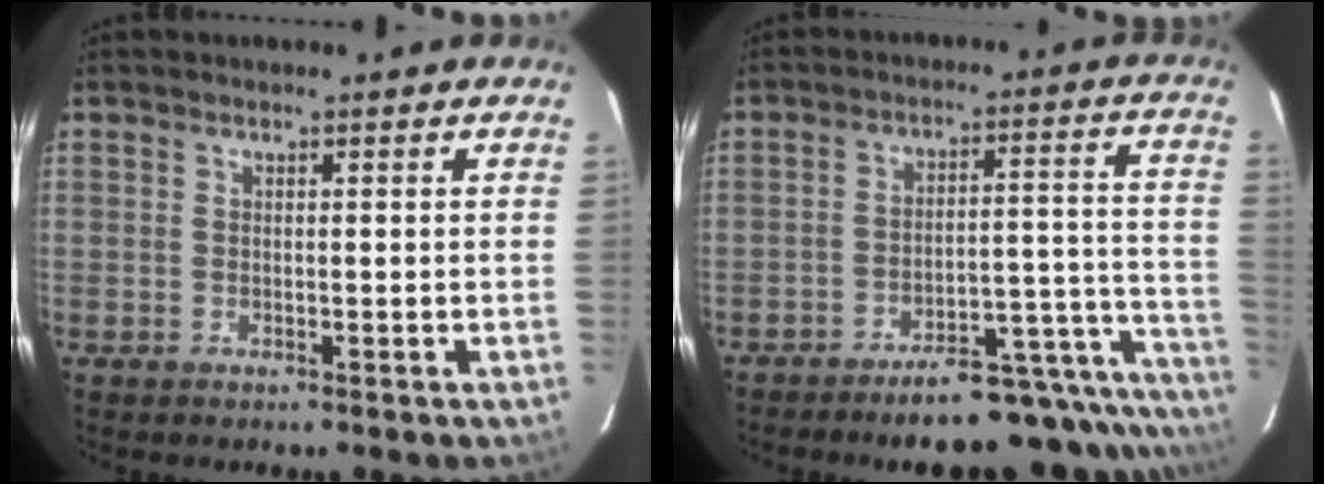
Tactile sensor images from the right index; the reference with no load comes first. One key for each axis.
{"total": 19.3, "fx": -17.5, "fy": 2.4, "fz": 7.8, "tx": -0.015, "ty": 0.040, "tz": -0.228}